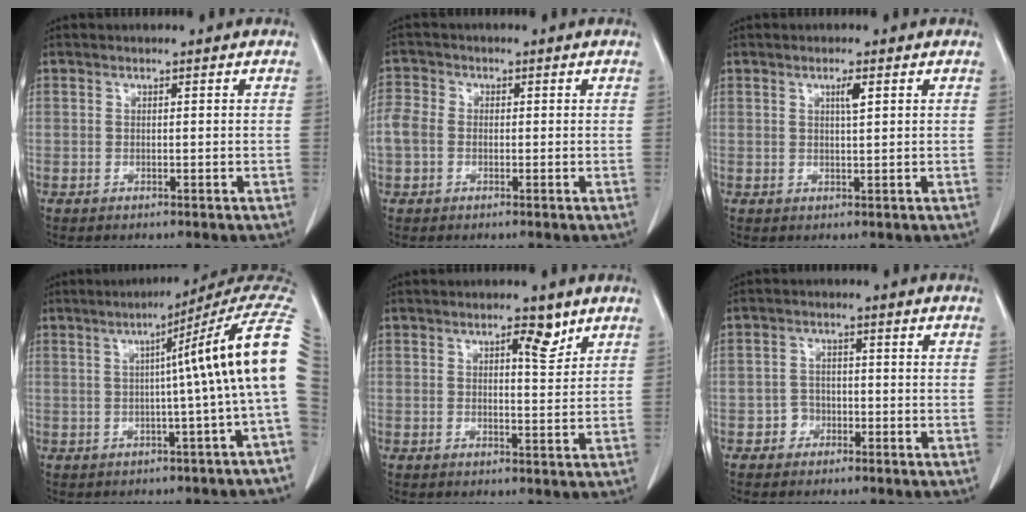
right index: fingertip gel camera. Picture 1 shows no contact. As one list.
[{"total": 4.2, "force": [-0.4, 3.4, 2.4], "torque": [-0.071, 0.019, -0.011]}, {"total": 1.8, "force": [0.8, 0.1, 1.6], "torque": [-0.030, -0.002, 0.013]}, {"total": 12.5, "force": [1.4, -1.9, 12.3], "torque": [-0.140, 0.032, 0.009]}, {"total": 3.6, "force": [2.3, 1.1, 2.6], "torque": [-0.035, -0.005, 0.031]}, {"total": 2.4, "force": [-1.3, 2.0, 0.4], "torque": [-0.001, 0.011, -0.027]}]